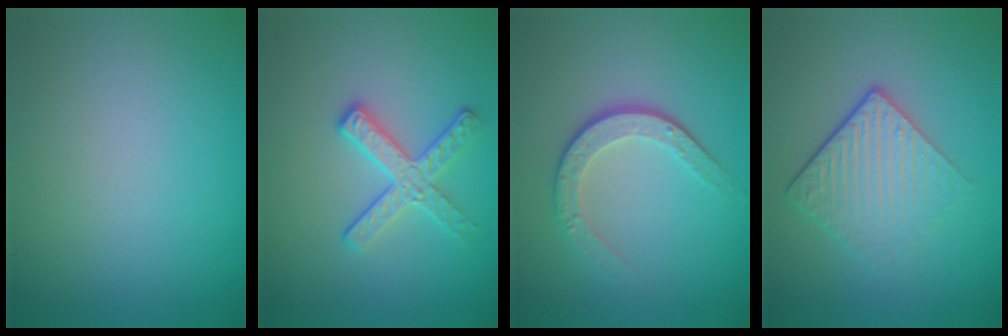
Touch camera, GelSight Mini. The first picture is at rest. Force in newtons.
{"total": 2.8, "press": 2.6, "slide": 1.1}
{"total": 3.6, "press": 2.5, "slide": 2.6}
{"total": 4.4, "press": 2.9, "slide": 3.4}